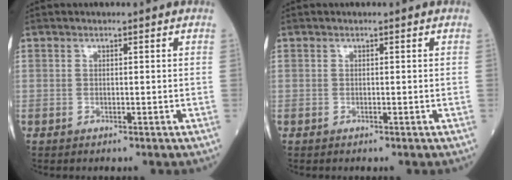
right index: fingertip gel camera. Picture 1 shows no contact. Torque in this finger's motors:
{"motor_torque": [0.00, 0.00, 0.00, 0.02]}